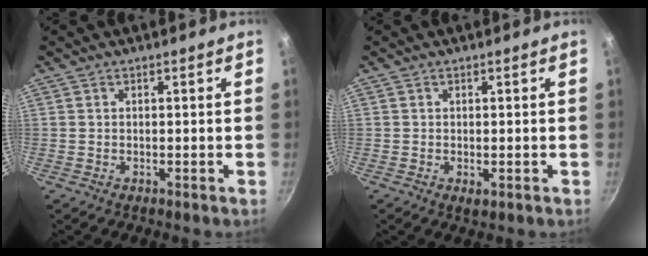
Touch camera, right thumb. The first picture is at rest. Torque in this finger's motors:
{"motor_torque": [-0.43, 0.66, -0.45, 0.06, 0.07]}